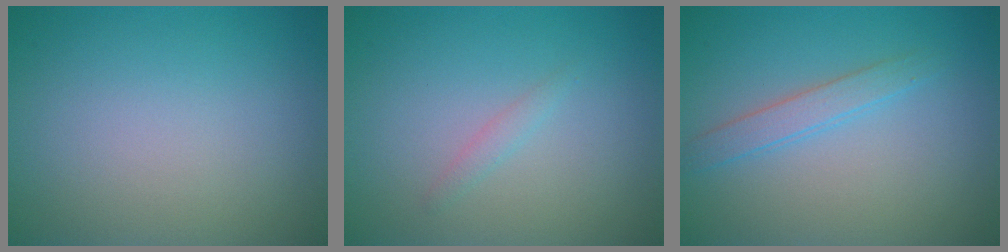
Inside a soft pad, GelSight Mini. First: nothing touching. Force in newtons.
{"total": 0.8, "press": 0.8, "slide": 0.1}
{"total": 1.9, "press": 1.9, "slide": 0.2}